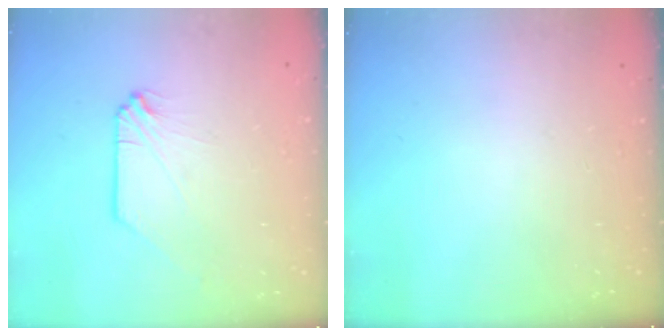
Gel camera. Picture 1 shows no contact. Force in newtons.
{"total": 0.0}